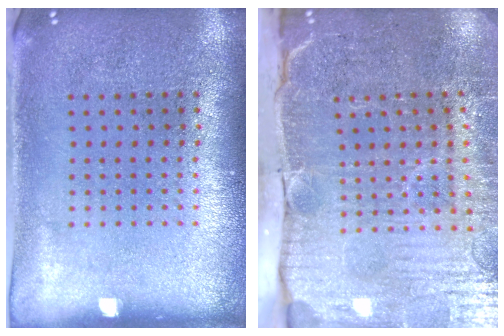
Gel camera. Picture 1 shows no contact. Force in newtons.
{"total": 4.8, "press": 4.3, "slide": 2.1}